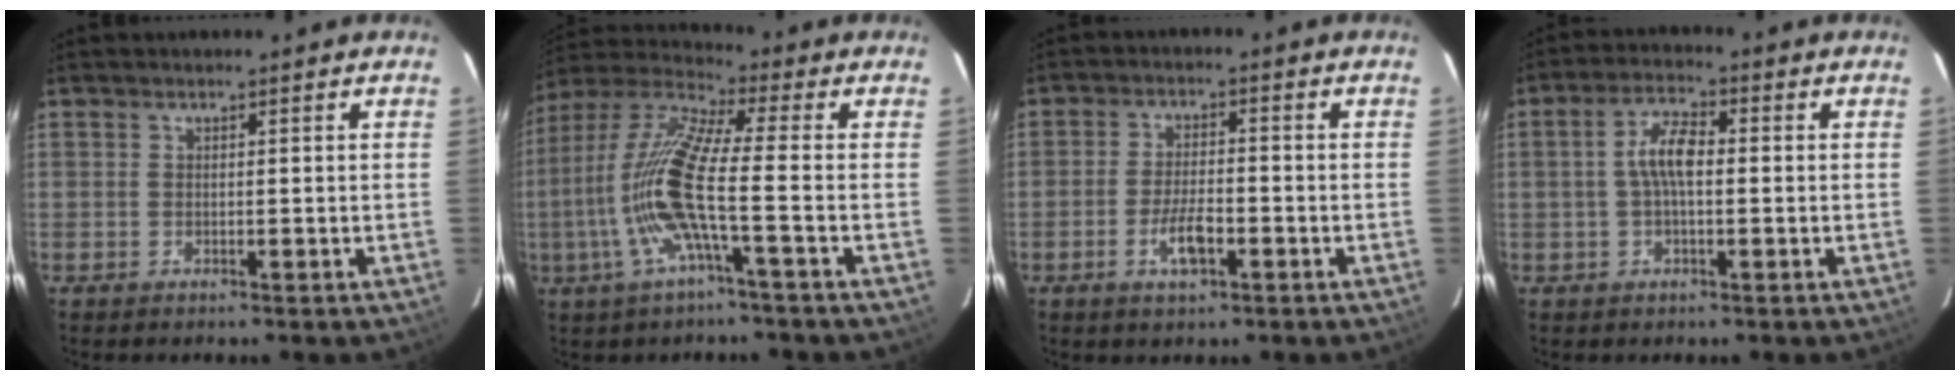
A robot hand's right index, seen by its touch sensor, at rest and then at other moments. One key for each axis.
{"total": 13.7, "fx": -3.2, "fy": 0.7, "fz": 13.3, "tx": -0.270, "ty": 0.000, "tz": -0.066}
{"total": 5.8, "fx": -2.6, "fy": 2.0, "fz": 4.8, "tx": -0.099, "ty": -0.002, "tz": -0.046}
{"total": 5.7, "fx": -0.1, "fy": 2.2, "fz": 5.3, "tx": -0.106, "ty": 0.015, "tz": -0.004}